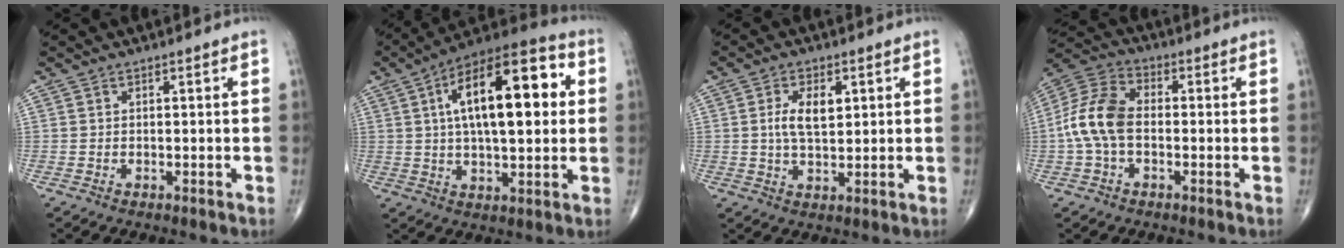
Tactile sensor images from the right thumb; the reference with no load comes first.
{"total": 21.2, "force": [4.2, 8.8, 18.8], "torque": [-0.277, 0.019, 0.055]}
{"total": 6.3, "force": [1.4, 3.2, 5.2], "torque": [-0.091, -0.005, 0.025]}
{"total": 11.0, "force": [-1.1, 6.7, 8.6], "torque": [-0.181, 0.032, -0.032]}